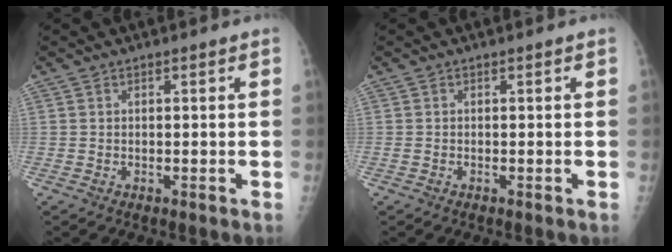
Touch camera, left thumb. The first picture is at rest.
{"total": 0.0}